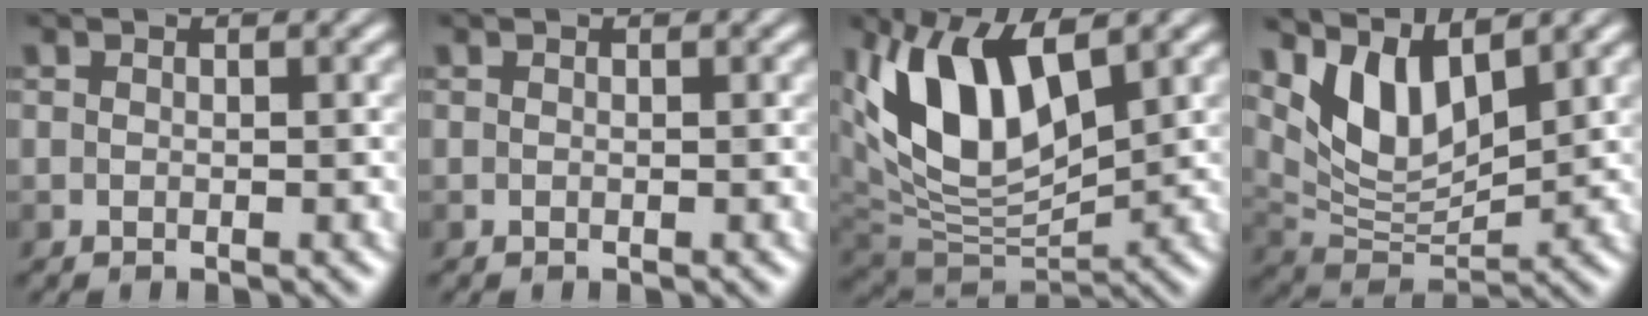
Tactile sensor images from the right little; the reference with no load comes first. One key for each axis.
{"total": 0.0}
{"total": 10.5, "fx": 3.7, "fy": 5.1, "fz": 8.5, "tx": -0.168, "ty": 0.013, "tz": 0.064}
{"total": 5.9, "fx": 3.2, "fy": 2.6, "fz": 4.3, "tx": -0.090, "ty": -0.009, "tz": 0.061}